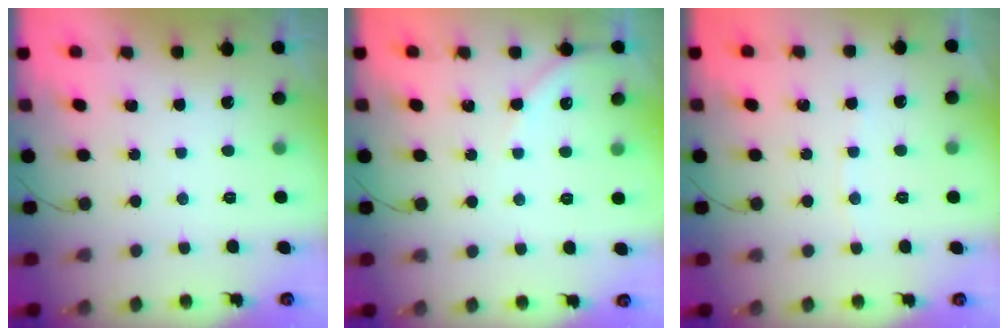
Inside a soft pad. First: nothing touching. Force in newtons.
{"total": 4.1, "press": 4.1, "slide": 0.5}
{"total": 3.0, "press": 2.9, "slide": 0.4}